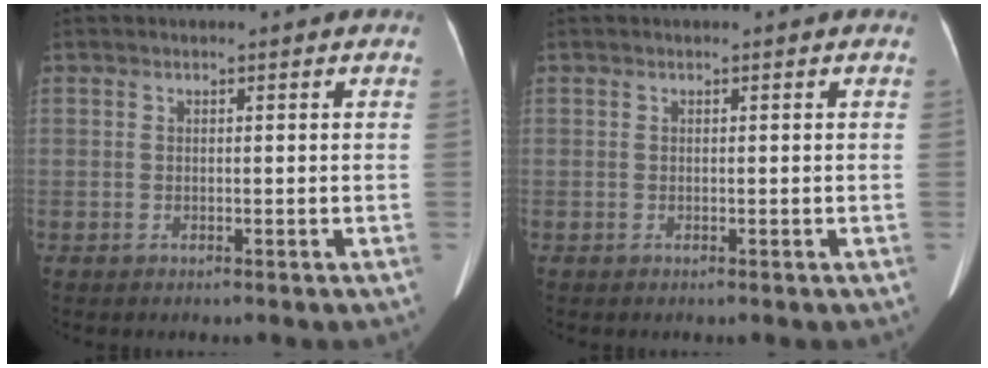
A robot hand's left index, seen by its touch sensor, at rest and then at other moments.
{"total": 0.0}